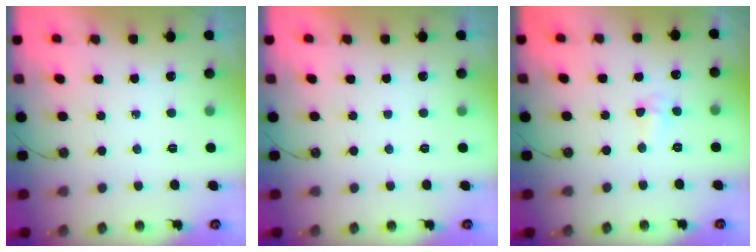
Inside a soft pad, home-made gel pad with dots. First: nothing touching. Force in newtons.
{"total": 0.0}
{"total": 4.0, "press": 2.2, "slide": 3.4}